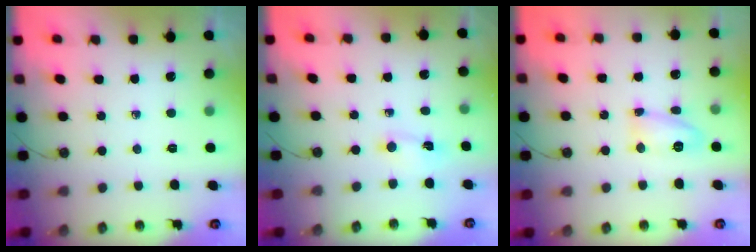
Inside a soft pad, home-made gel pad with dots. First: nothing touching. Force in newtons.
{"total": 1.1, "press": 1.0, "slide": 0.5}
{"total": 22.7, "press": 10.7, "slide": 20.0}